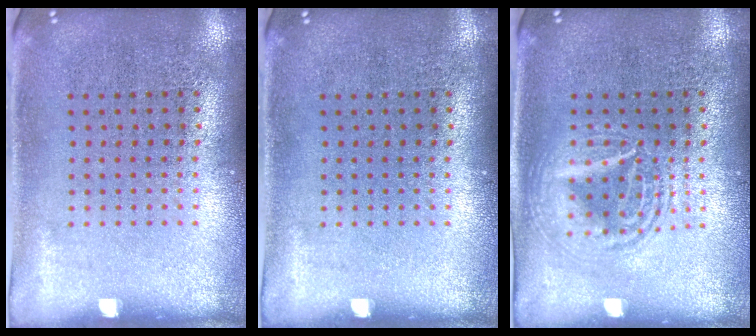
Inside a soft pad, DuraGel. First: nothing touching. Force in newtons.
{"total": 0.0}
{"total": 2.9, "press": 2.9, "slide": 0.4}